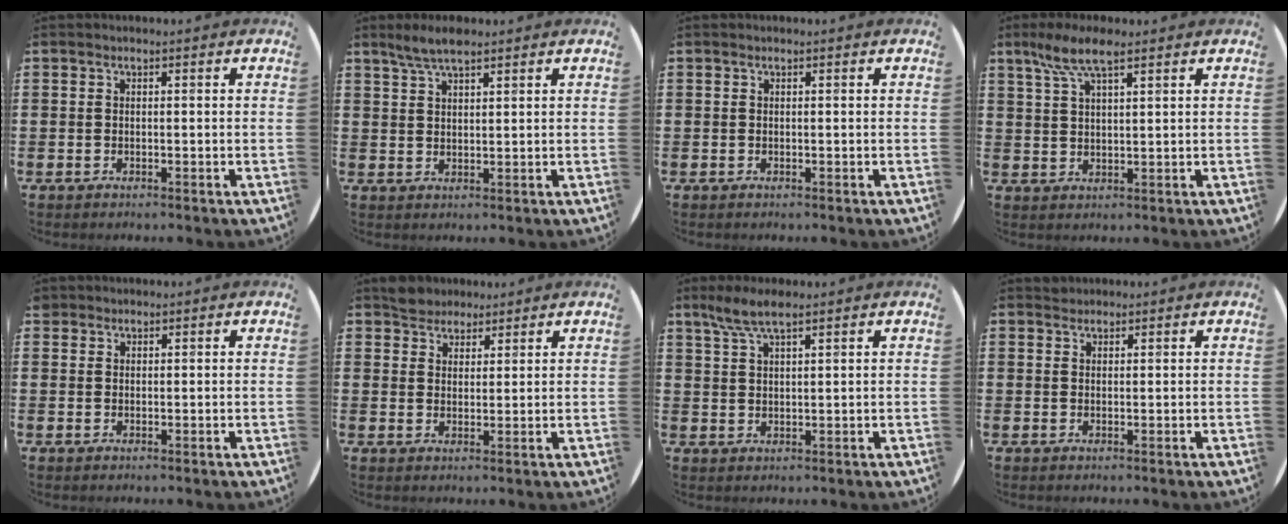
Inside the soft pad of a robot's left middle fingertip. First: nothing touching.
{"total": 3.8, "force": [3.2, 0.9, 2.0], "torque": [-0.036, -0.004, 0.055]}
{"total": 0.0}
{"total": 6.4, "force": [4.3, 1.7, 4.4], "torque": [-0.097, 0.005, 0.076]}
{"total": 1.0, "force": [0.9, 0.4, -0.1], "torque": [-0.001, 0.002, 0.019]}
{"total": 3.4, "force": [3.1, 1.3, -0.3], "torque": [0.003, 0.000, 0.060]}
{"total": 4.5, "force": [3.5, 0.9, 2.8], "torque": [-0.062, 0.001, 0.062]}
{"total": 1.1, "force": [1.0, 0.3, -0.2], "torque": [0.002, 0.003, 0.020]}